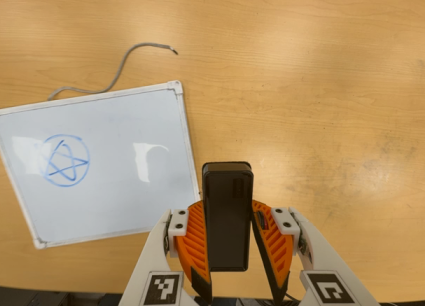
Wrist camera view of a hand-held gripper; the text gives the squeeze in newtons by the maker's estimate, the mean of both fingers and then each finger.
{"total": 5.2, "left": 4.6, "right": 5.9}